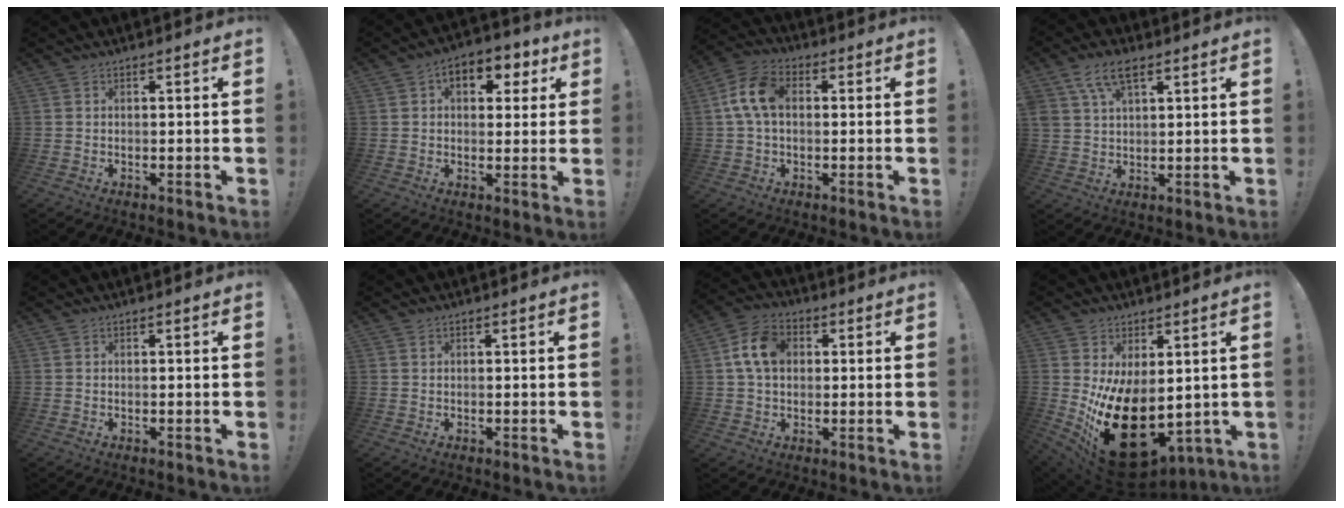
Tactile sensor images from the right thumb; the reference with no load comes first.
{"total": 8.2, "force": [3.0, 5.5, 5.3], "torque": [-0.075, -0.005, 0.052]}
{"total": 10.2, "force": [0.9, 6.3, 8.0], "torque": [-0.158, 0.012, 0.021]}
{"total": 7.9, "force": [4.4, 3.8, 5.3], "torque": [-0.102, -0.001, 0.084]}
{"total": 0.0}
{"total": 0.7, "force": [0.3, 0.5, 0.3], "torque": [-0.007, 0.002, 0.006]}
{"total": 10.7, "force": [2.1, 7.7, 7.1], "torque": [-0.132, 0.018, 0.045]}
{"total": 22.3, "force": [-3.8, 12.9, 17.7], "torque": [-0.300, -0.001, -0.037]}